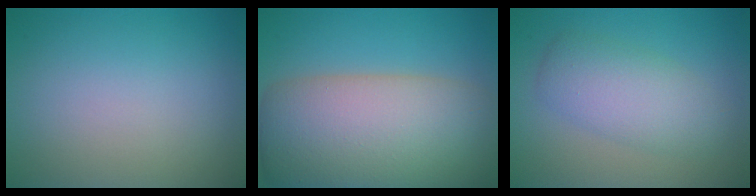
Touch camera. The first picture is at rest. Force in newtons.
{"total": 13.5, "press": 13.5, "slide": 0.9}
{"total": 4.3, "press": 4.3, "slide": 0.2}